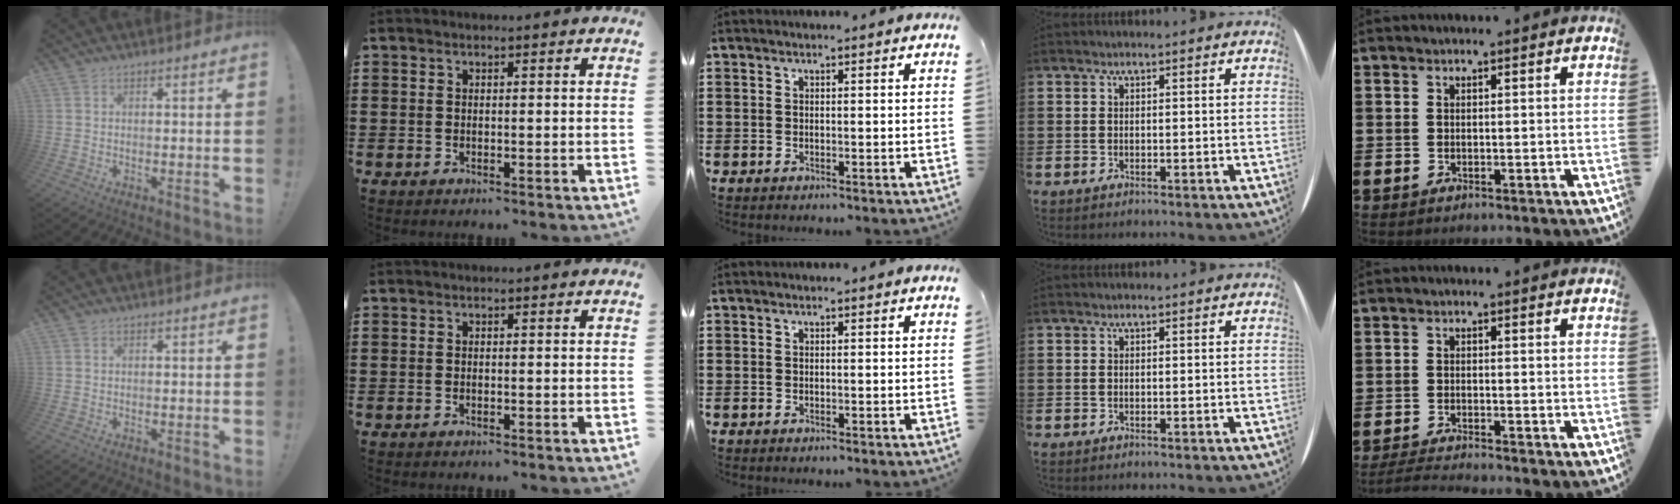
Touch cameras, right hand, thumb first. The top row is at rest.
{"little": {"total": 1.8, "force": [-1.7, -0.2, 0.5], "torque": [-0.008, 0.003, -0.035]}}